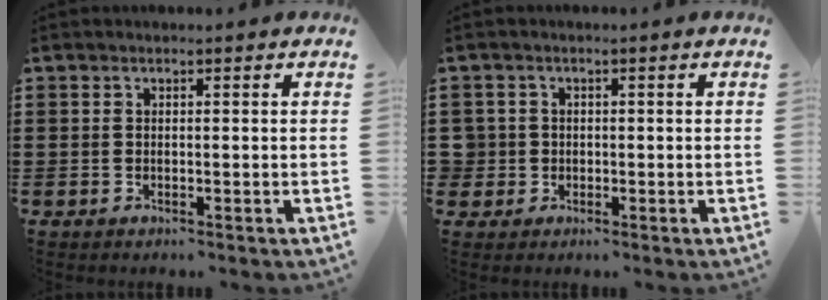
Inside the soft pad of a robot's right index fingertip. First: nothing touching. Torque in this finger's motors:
{"motor_torque": [1.37, 0.76, 0.04, -0.02]}